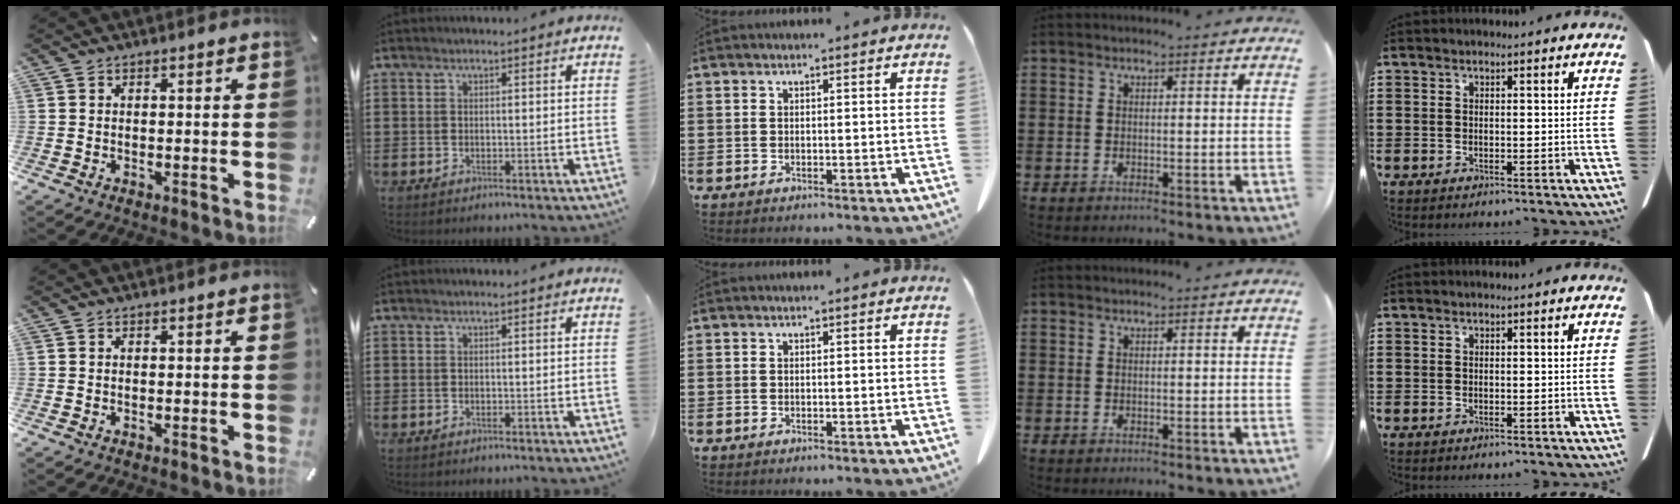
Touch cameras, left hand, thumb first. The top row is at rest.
{}